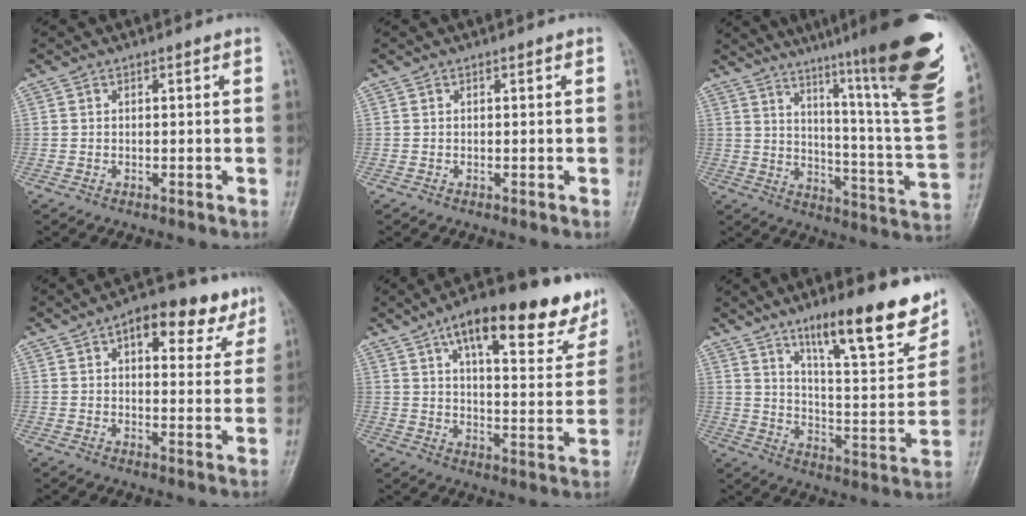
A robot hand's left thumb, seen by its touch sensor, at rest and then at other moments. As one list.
[{"total": 0.0}, {"total": 28.7, "force": [19.2, 2.0, 21.2], "torque": [-0.275, -0.110, 0.271]}, {"total": 11.9, "force": [6.3, 5.9, 8.1], "torque": [-0.068, -0.011, 0.081]}, {"total": 21.2, "force": [13.3, 7.2, 14.9], "torque": [-0.176, -0.035, 0.189]}, {"total": 19.5, "force": [12.9, 4.4, 14.0], "torque": [-0.169, -0.070, 0.204]}]